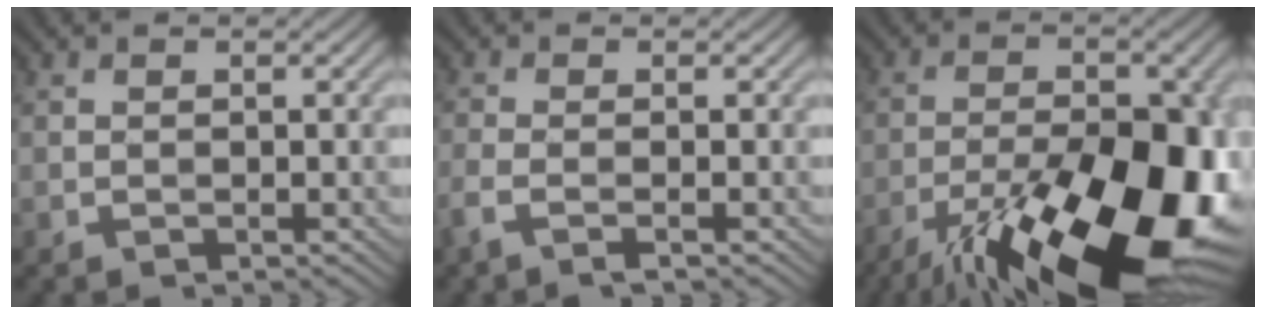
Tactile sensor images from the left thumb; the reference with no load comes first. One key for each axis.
{"total": 2.5, "fx": -1.4, "fy": 0.4, "fz": 2.0, "tx": -0.047, "ty": -0.002, "tz": -0.040}
{"total": 20.5, "fx": -10.9, "fy": 7.4, "fz": 15.7, "tx": -0.229, "ty": -0.022, "tz": -0.170}